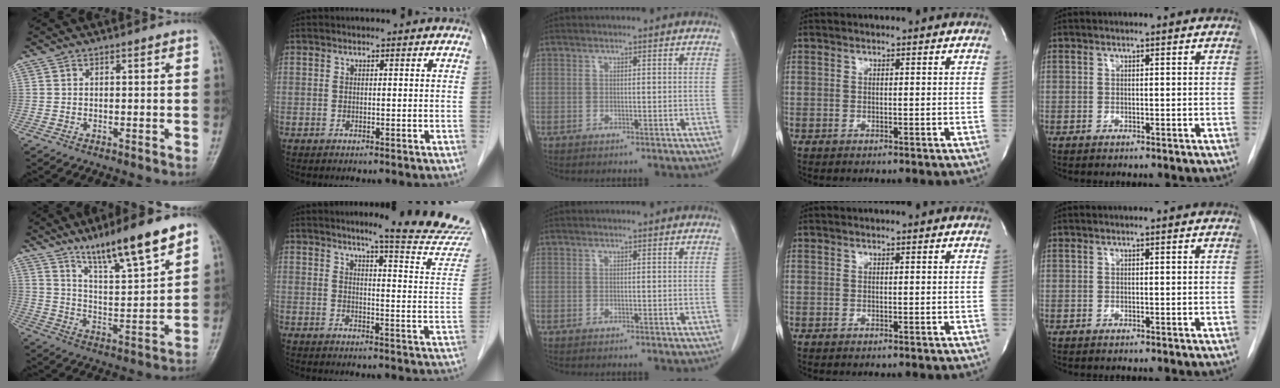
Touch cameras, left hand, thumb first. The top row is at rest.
{"thumb": {"total": 15.1, "force": [10.4, 2.2, 10.8], "torque": [-0.170, -0.055, 0.180]}, "index": {"total": 16.4, "force": [15.4, -0.4, 5.6], "torque": [-0.063, -0.096, 0.167]}}